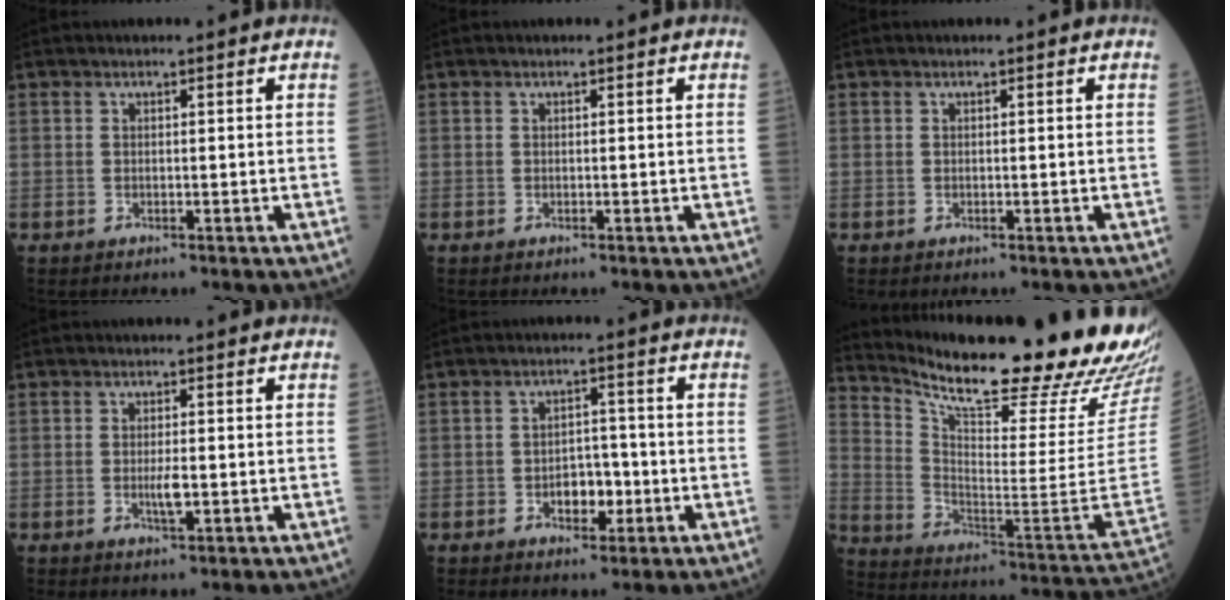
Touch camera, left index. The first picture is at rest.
{"total": 0.0}
{"total": 0.0}
{"total": 2.2, "force": [-0.2, 0.4, 2.1], "torque": [-0.043, -0.003, -0.001]}
{"total": 4.2, "force": [-1.4, 2.4, 3.1], "torque": [-0.045, 0.007, -0.019]}
{"total": 29.3, "force": [25.5, 0.9, 14.4], "torque": [-0.249, -0.116, 0.351]}